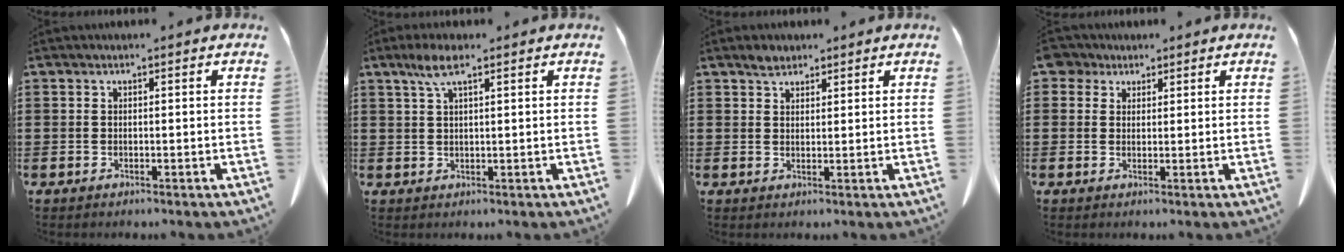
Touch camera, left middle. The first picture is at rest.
{"total": 4.4, "force": [2.4, 1.0, 3.5], "torque": [-0.076, 0.006, 0.041]}
{"total": 2.5, "force": [2.0, 1.4, 0.4], "torque": [-0.006, 0.003, 0.038]}
{"total": 3.2, "force": [2.2, 2.1, 0.9], "torque": [-0.022, 0.008, 0.040]}